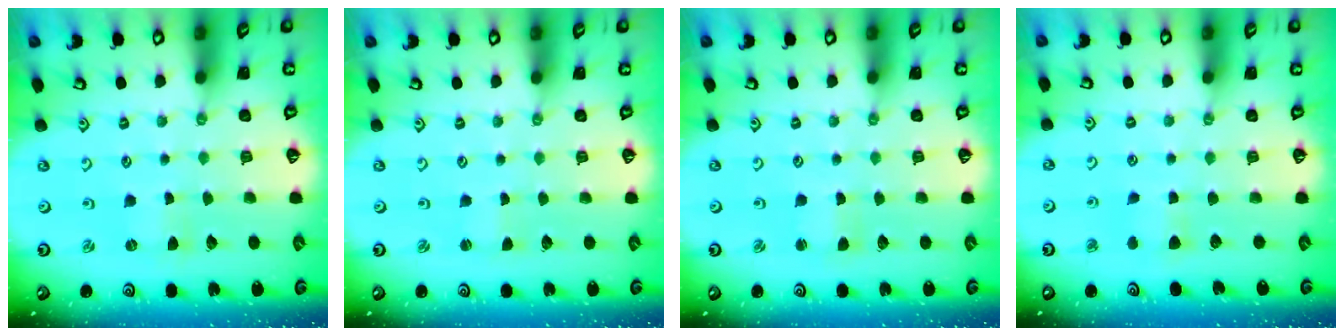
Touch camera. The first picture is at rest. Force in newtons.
{"total": 0.0}
{"total": 1.3, "press": 1.3, "slide": 0.3}
{"total": 3.9, "press": 3.8, "slide": 0.6}